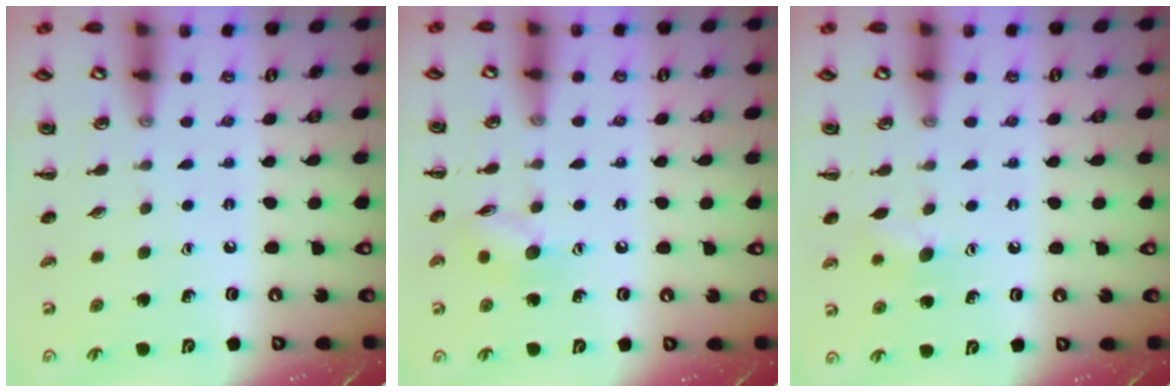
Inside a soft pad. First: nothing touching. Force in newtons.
{"total": 7.3, "press": 7.3, "slide": 0.9}
{"total": 6.5, "press": 6.4, "slide": 1.2}